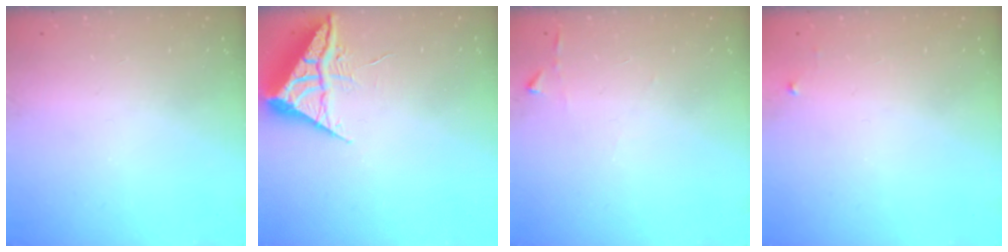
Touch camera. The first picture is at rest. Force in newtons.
{"total": 7.0, "press": 7.0, "slide": 0.3}
{"total": 2.9, "press": 2.9, "slide": 0.3}
{"total": 2.5, "press": 2.5, "slide": 0.4}